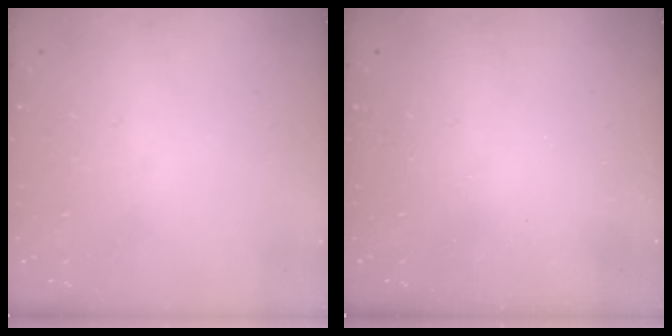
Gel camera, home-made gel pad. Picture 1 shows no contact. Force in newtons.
{"total": 2.6, "press": 2.5, "slide": 0.9}